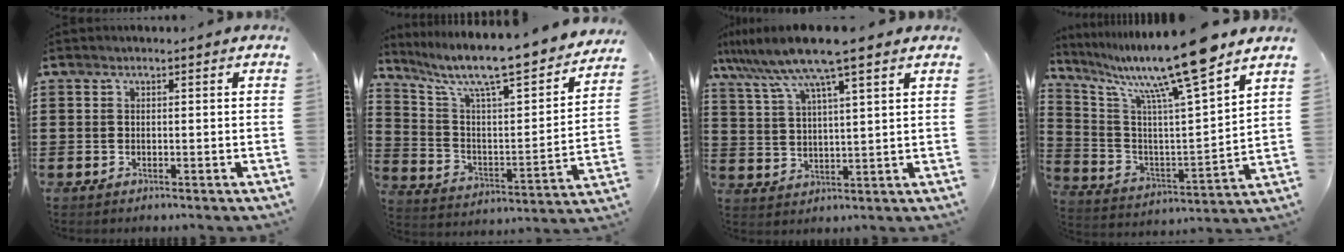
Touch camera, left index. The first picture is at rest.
{"total": 9.3, "force": [7.9, 1.1, 4.9], "torque": [-0.122, -0.067, 0.125]}
{"total": 9.9, "force": [7.6, 0.0, 6.3], "torque": [-0.143, -0.029, 0.130]}
{"total": 14.8, "force": [11.4, -0.1, 9.5], "torque": [-0.199, -0.068, 0.179]}